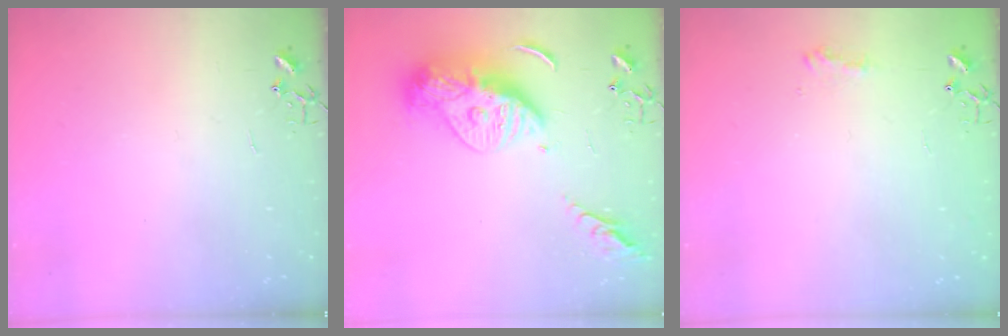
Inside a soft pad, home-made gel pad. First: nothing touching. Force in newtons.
{"total": 16.9, "press": 16.8, "slide": 1.6}
{"total": 7.8, "press": 7.8, "slide": 0.3}